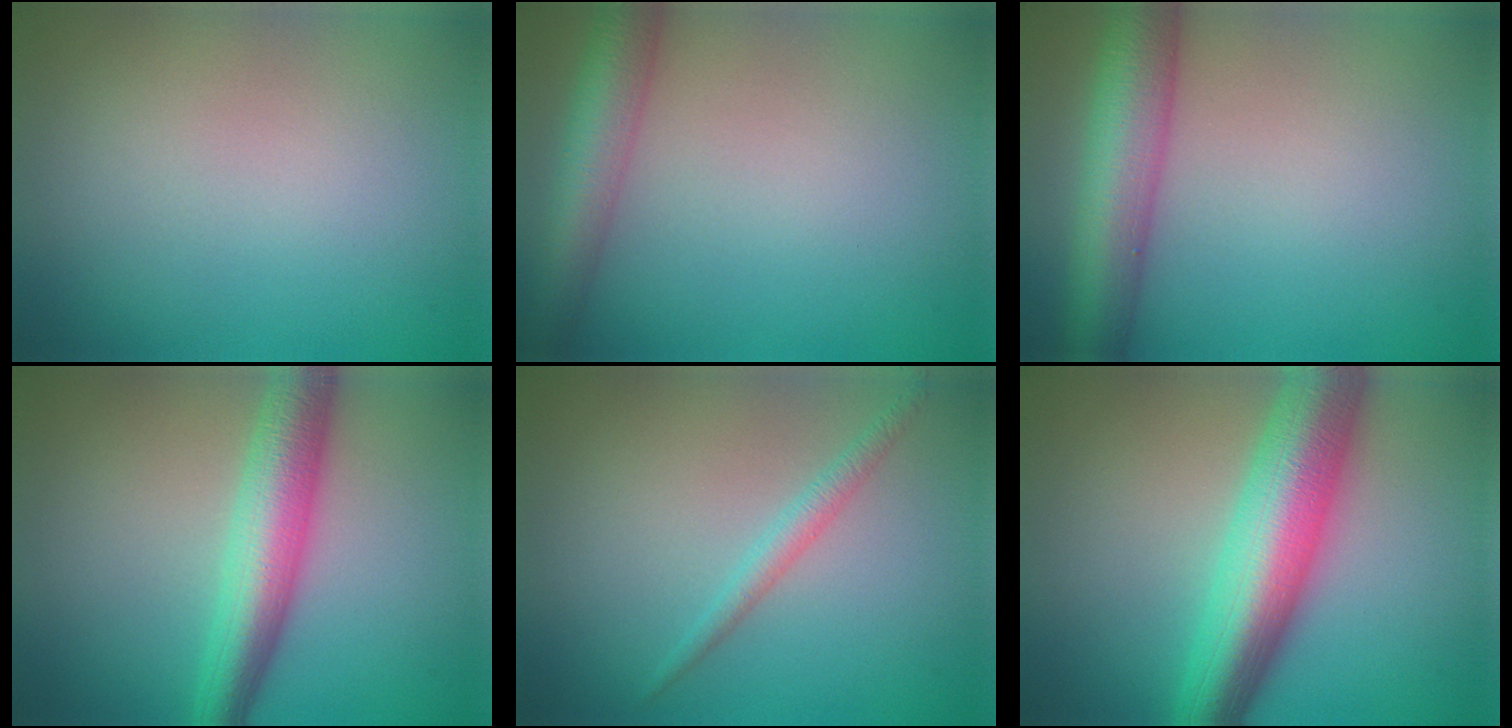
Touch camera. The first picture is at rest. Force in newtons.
{"total": 5.2, "press": 5.2, "slide": 0.2}
{"total": 7.5, "press": 7.5, "slide": 0.1}
{"total": 6.3, "press": 6.3, "slide": 0.0}
{"total": 1.5, "press": 1.5, "slide": 0.0}
{"total": 9.7, "press": 9.7, "slide": 0.4}